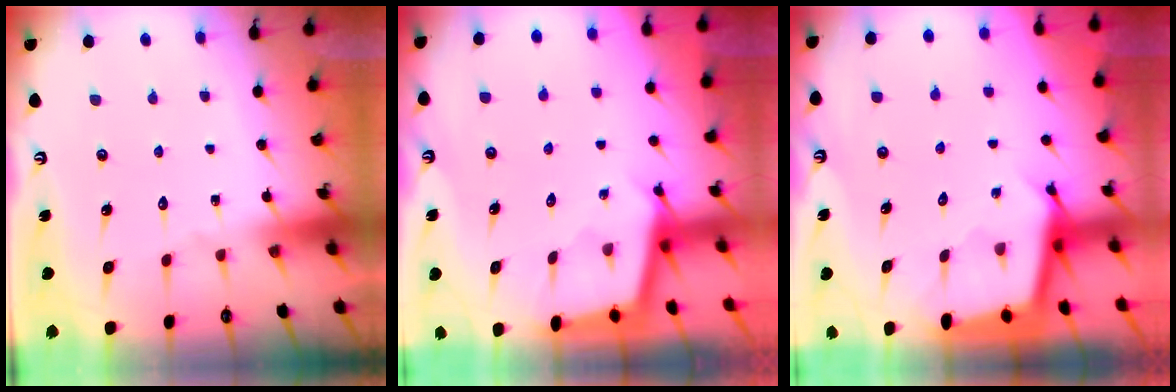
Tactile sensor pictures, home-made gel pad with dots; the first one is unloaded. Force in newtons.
{"total": 2.2, "press": 2.2, "slide": 0.2}
{"total": 2.7, "press": 2.7, "slide": 0.1}